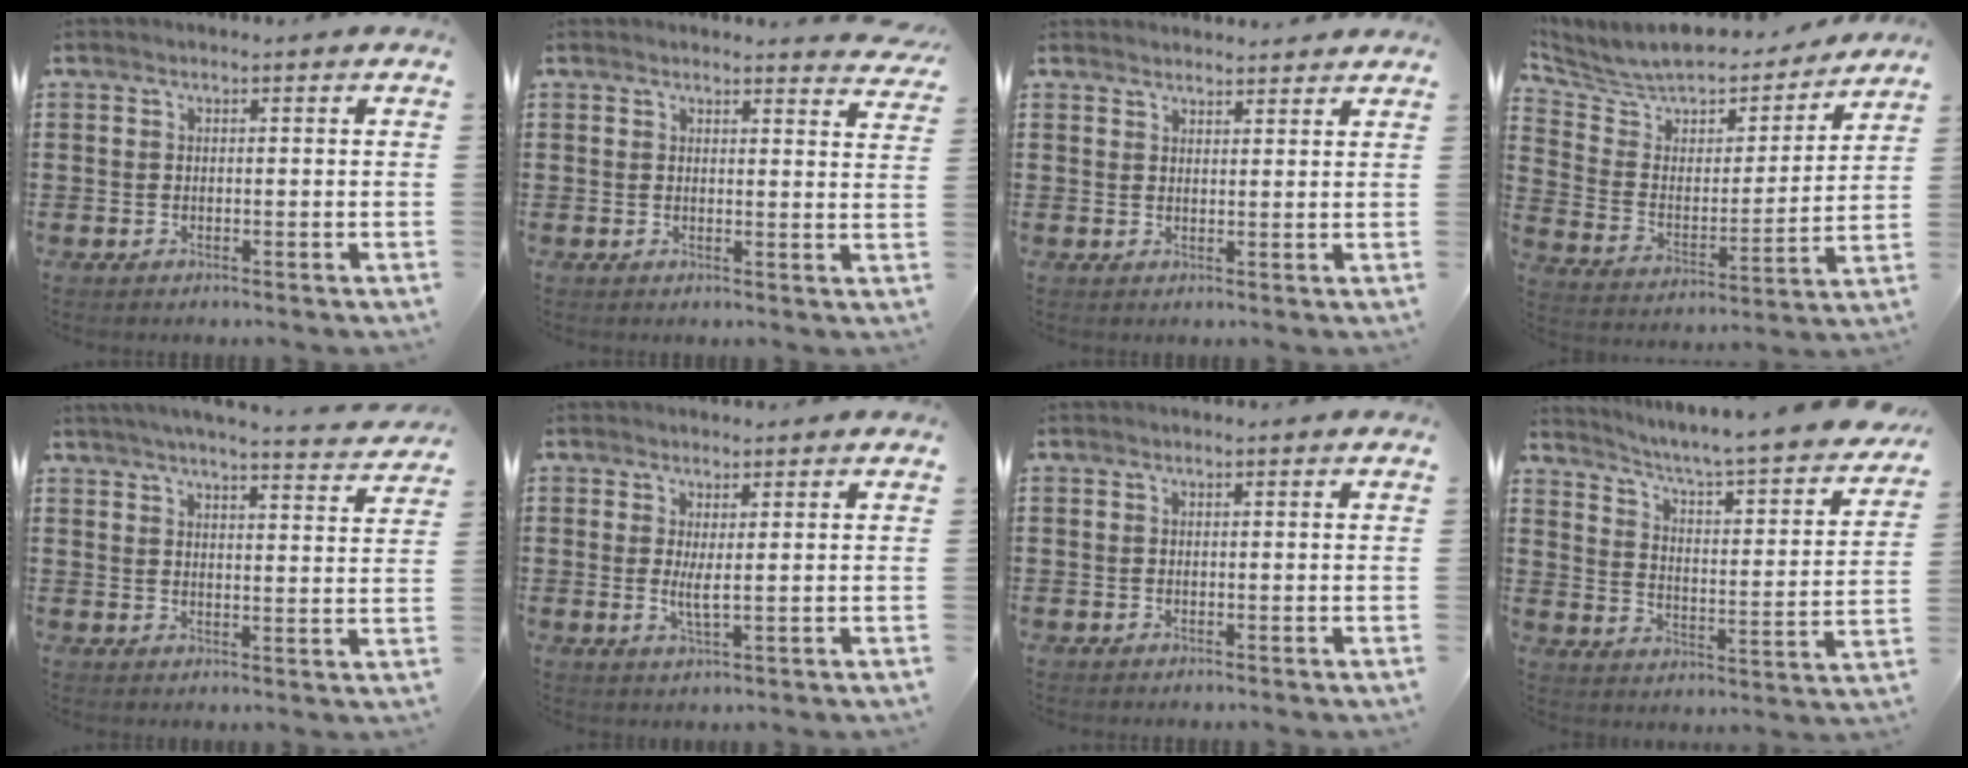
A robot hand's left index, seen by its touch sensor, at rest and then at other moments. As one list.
[{"total": 2.3, "force": [2.3, 0.0, 0.3], "torque": [-0.006, -0.012, 0.042]}, {"total": 2.2, "force": [2.1, 0.3, -0.6], "torque": [0.004, -0.003, 0.042]}, {"total": 7.3, "force": [6.9, 2.2, 1.1], "torque": [-0.068, -0.054, 0.117]}, {"total": 4.3, "force": [4.0, -0.3, 1.4], "torque": [-0.044, -0.024, 0.068]}, {"total": 2.6, "force": [0.6, 0.1, 2.5], "torque": [-0.051, -0.007, 0.011]}, {"total": 0.0}, {"total": 3.8, "force": [3.1, -0.4, 2.0], "torque": [-0.059, -0.041, 0.037]}]